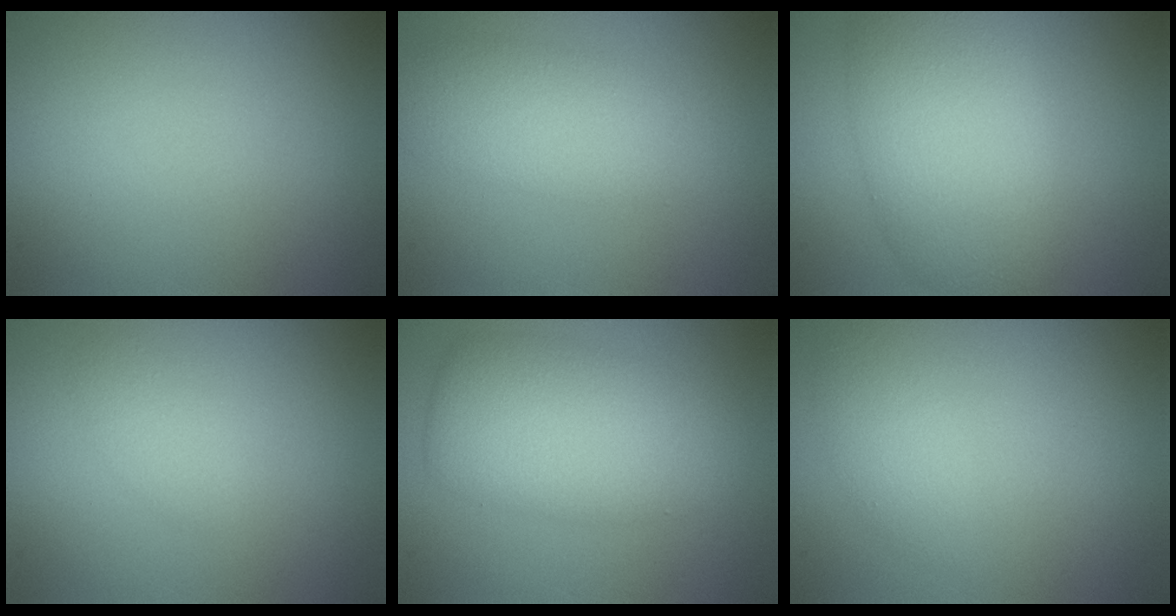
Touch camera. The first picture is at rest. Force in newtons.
{"total": 3.8, "press": 3.8, "slide": 0.1}
{"total": 7.6, "press": 7.6, "slide": 0.2}
{"total": 1.2, "press": 1.2, "slide": 0.0}
{"total": 6.0, "press": 6.0, "slide": 0.1}
{"total": 1.7, "press": 1.7, "slide": 0.1}